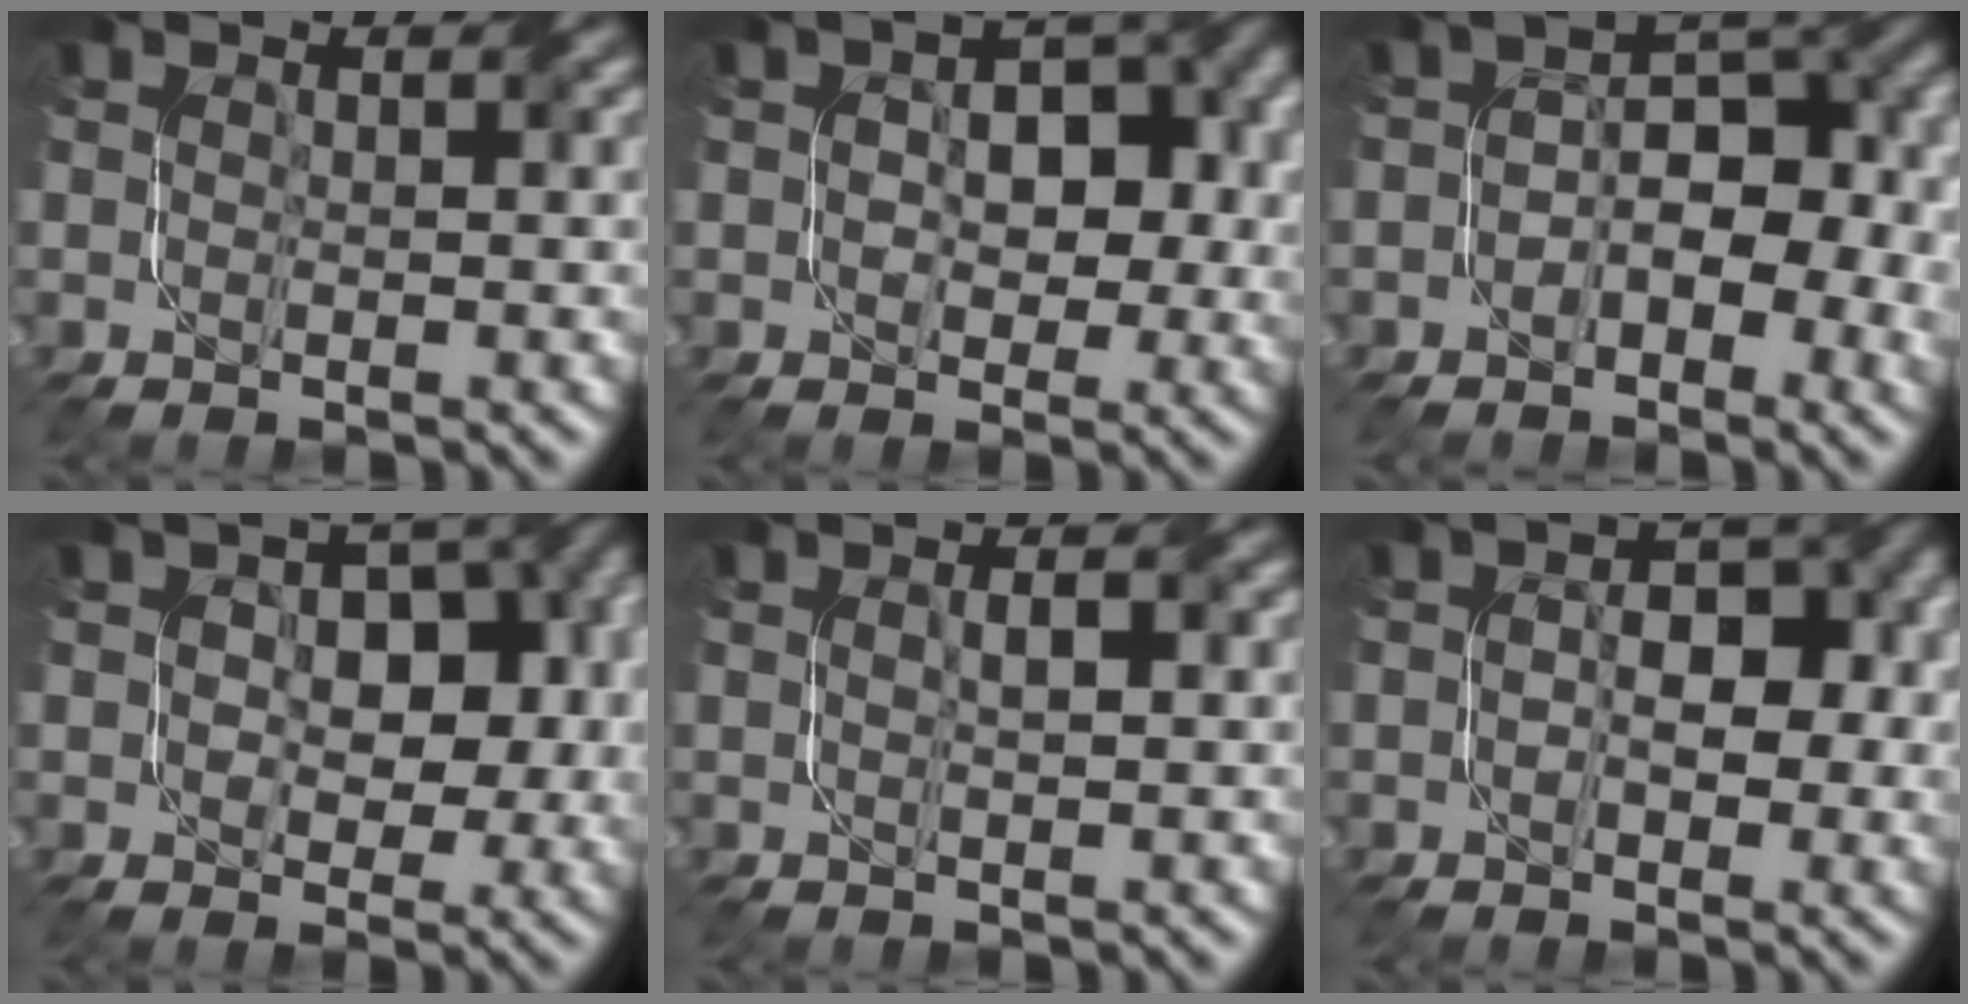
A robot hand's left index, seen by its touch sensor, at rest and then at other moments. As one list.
[{"total": 6.2, "force": [-0.4, 3.9, 4.8], "torque": [-0.051, 0.017, -0.007]}, {"total": 7.8, "force": [-1.7, 4.3, 6.3], "torque": [-0.080, 0.012, -0.036]}, {"total": 7.8, "force": [0.4, 4.9, 6.0], "torque": [-0.073, 0.006, 0.009]}, {"total": 0.9, "force": [0.1, -0.3, 0.8], "torque": [-0.017, 0.005, 0.003]}, {"total": 5.2, "force": [-0.5, 3.1, 4.2], "torque": [-0.050, 0.007, -0.011]}]